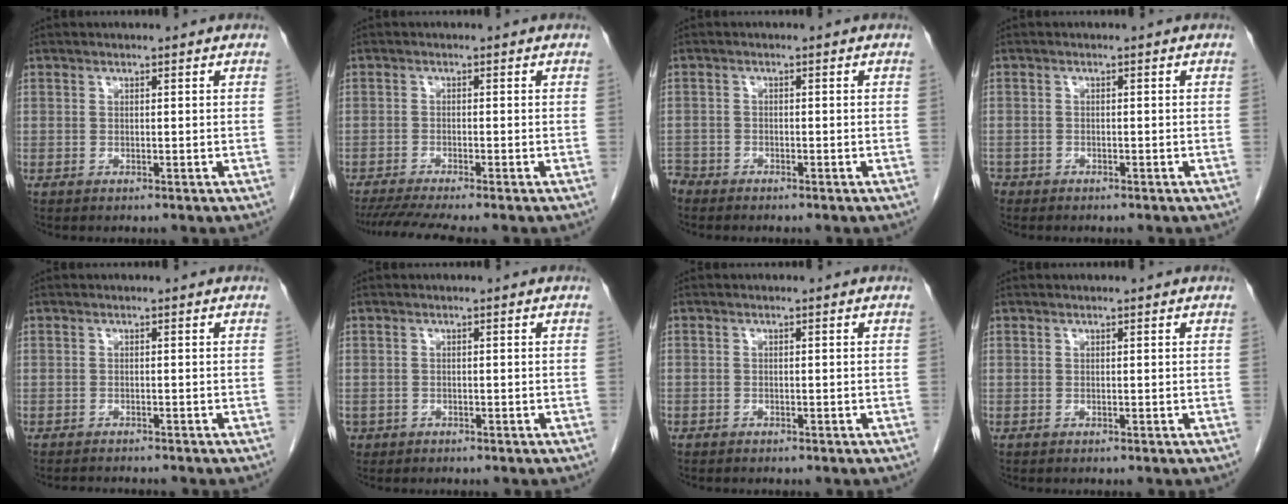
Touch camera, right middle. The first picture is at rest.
{"total": 6.8, "force": [-5.8, -0.5, 3.5], "torque": [-0.053, -0.016, -0.095]}
{"total": 2.4, "force": [-2.3, 0.8, -0.1], "torque": [0.003, -0.003, -0.044]}
{"total": 2.2, "force": [-1.8, 1.3, 0.3], "torque": [-0.009, 0.001, -0.030]}
{"total": 3.2, "force": [-3.0, 0.4, 1.0], "torque": [-0.012, -0.006, -0.039]}
{"total": 1.0, "force": [-0.5, 0.9, 0.0], "torque": [-0.006, 0.004, -0.004]}
{"total": 0.7, "force": [-0.5, 0.4, 0.1], "torque": [-0.005, 0.003, -0.009]}
{"total": 0.0}